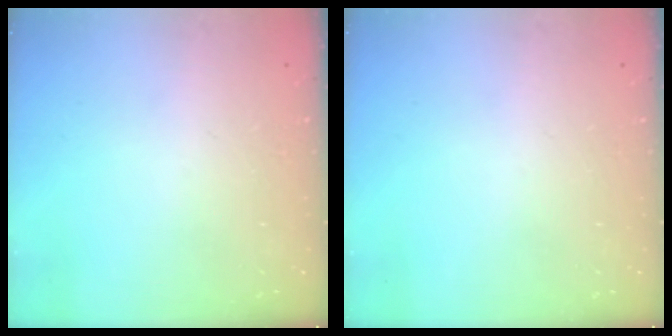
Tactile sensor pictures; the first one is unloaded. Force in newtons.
{"total": 0.0}